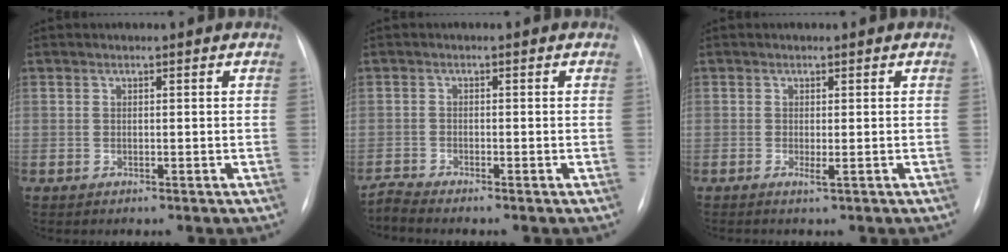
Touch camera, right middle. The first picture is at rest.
{"total": 1.9, "force": [-1.6, -0.8, -0.2], "torque": [-0.001, -0.014, -0.034]}
{"total": 0.7, "force": [-0.1, -0.4, 0.6], "torque": [-0.011, -0.003, -0.004]}